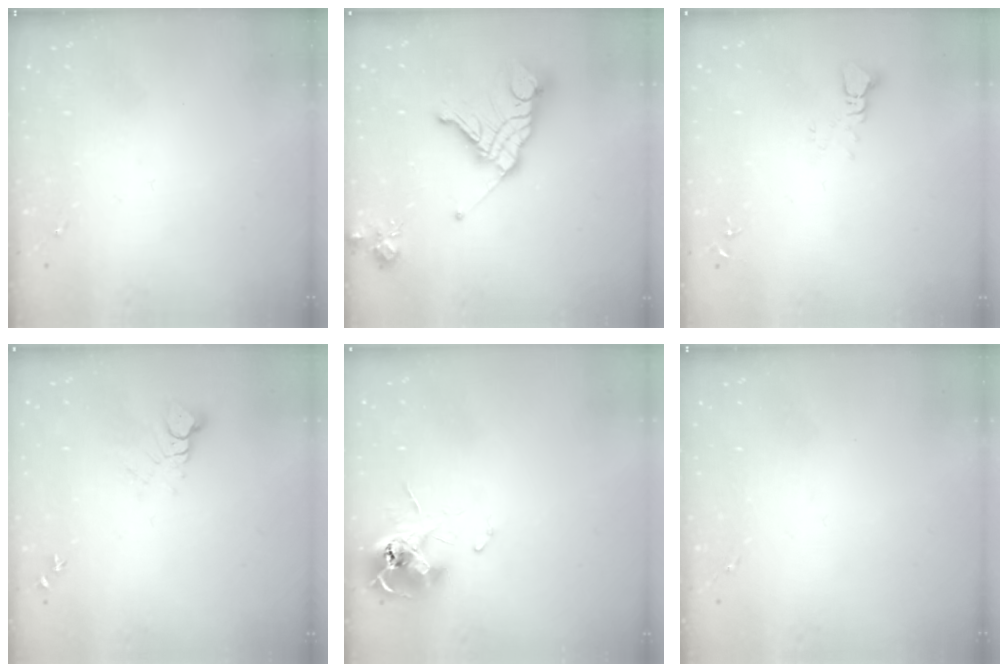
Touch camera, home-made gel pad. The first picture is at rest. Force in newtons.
{"total": 17.5, "press": 17.4, "slide": 2.0}
{"total": 2.5, "press": 2.5, "slide": 0.1}
{"total": 4.4, "press": 4.4, "slide": 0.1}
{"total": 12.0, "press": 11.9, "slide": 1.2}
{"total": 0.0}